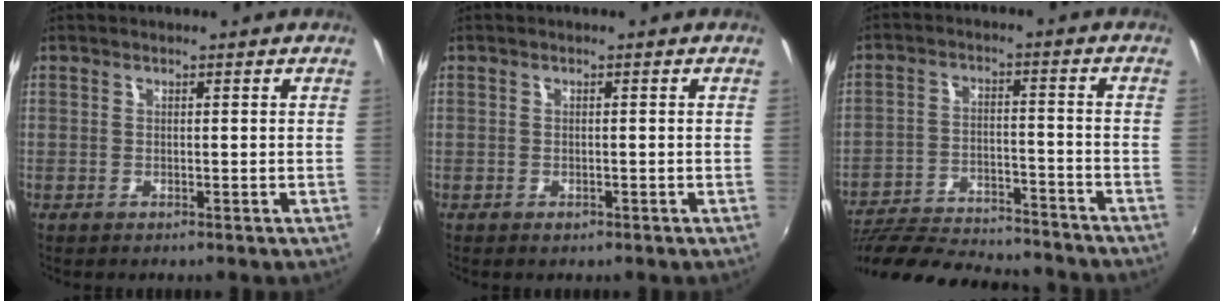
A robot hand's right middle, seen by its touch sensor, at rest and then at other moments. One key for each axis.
{"total": 0.8, "fx": -0.5, "fy": 0.5, "fz": 0.3, "tx": -0.006, "ty": -0.002, "tz": -0.007}
{"total": 24.9, "fx": -21.8, "fy": 5.8, "fz": 10.5, "tx": -0.209, "ty": -0.027, "tz": -0.318}